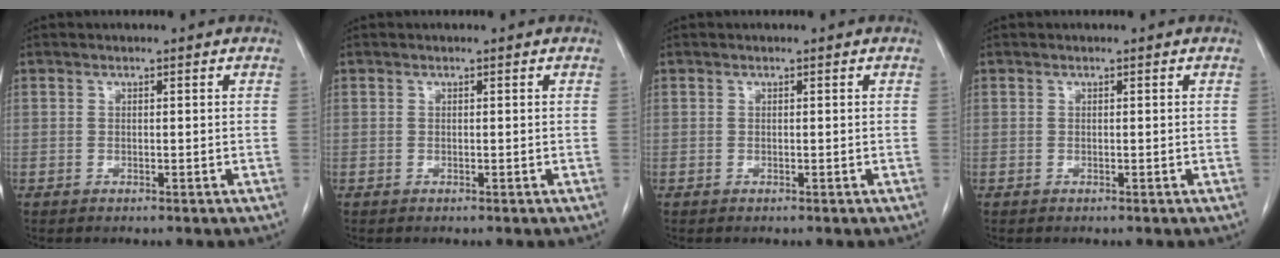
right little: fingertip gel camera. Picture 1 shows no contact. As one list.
[{"total": 0.0}, {"total": 0.0}, {"total": 0.0}]